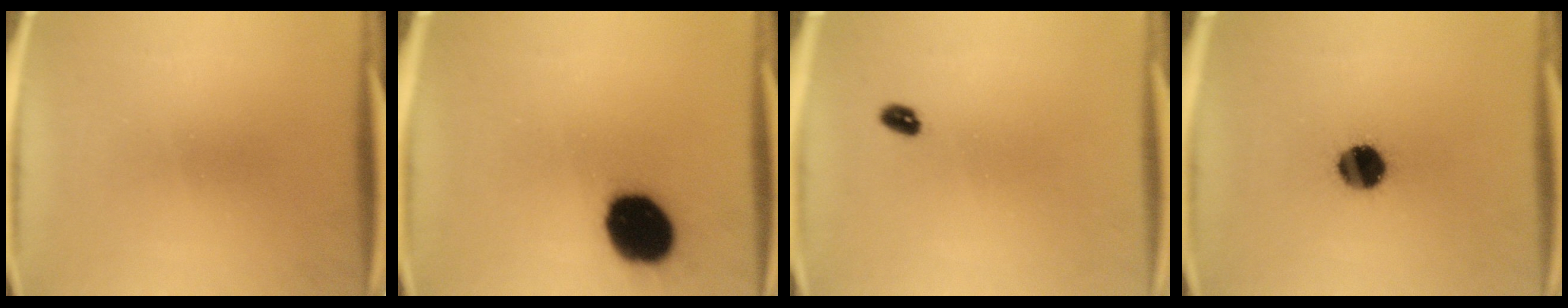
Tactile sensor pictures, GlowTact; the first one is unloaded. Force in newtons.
{"total": 17.3}
{"total": 1.9}
{"total": 9.7}